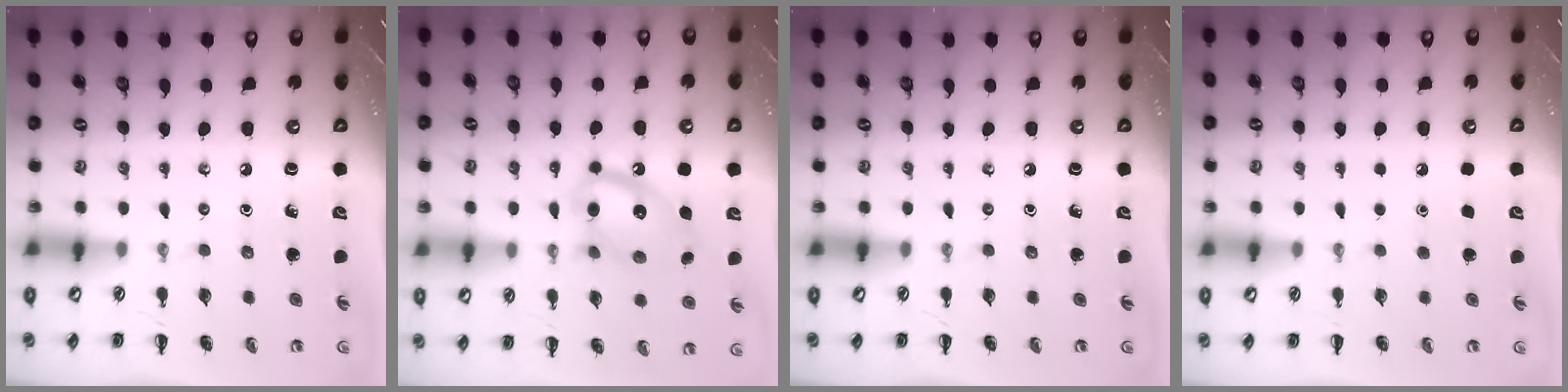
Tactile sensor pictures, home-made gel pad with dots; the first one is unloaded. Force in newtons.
{"total": 12.9, "press": 12.8, "slide": 1.5}
{"total": 0.0}
{"total": 1.7, "press": 1.7, "slide": 0.1}